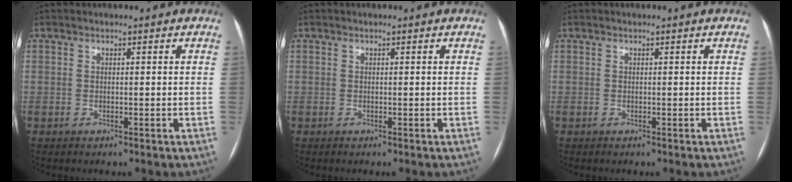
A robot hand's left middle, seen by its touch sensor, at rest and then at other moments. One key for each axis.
{"total": 0.0}
{"total": 0.0}